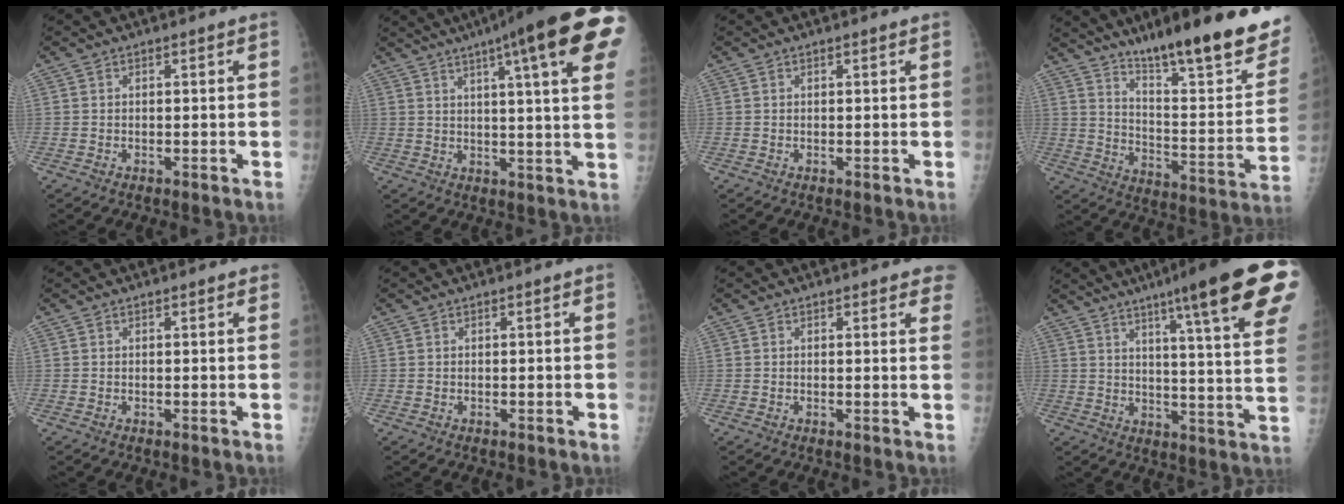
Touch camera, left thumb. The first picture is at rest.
{"total": 21.8, "force": [11.2, 2.8, 18.4], "torque": [-0.244, -0.007, 0.134]}
{"total": 0.5, "force": [0.4, 0.1, 0.3], "torque": [-0.005, 0.000, 0.004]}
{"total": 26.5, "force": [17.9, 4.9, 19.0], "torque": [-0.250, -0.085, 0.271]}
{"total": 1.1, "force": [0.8, 0.4, 0.7], "torque": [-0.004, -0.001, 0.007]}
{"total": 0.0}
{"total": 4.3, "force": [3.5, 1.4, 2.0], "torque": [0.006, -0.007, 0.030]}
{"total": 23.5, "force": [13.9, 2.3, 18.8], "torque": [-0.247, -0.049, 0.183]}